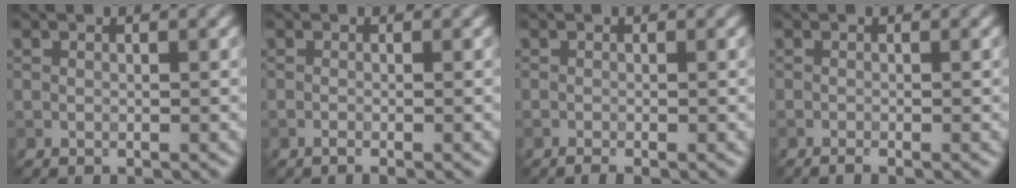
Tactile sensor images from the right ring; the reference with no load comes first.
{"total": 0.8, "force": [-0.4, 0.2, 0.7], "torque": [-0.013, -0.002, -0.008]}
{"total": 1.1, "force": [-0.7, 0.2, 0.8], "torque": [-0.013, -0.003, -0.014]}
{"total": 1.1, "force": [-0.8, 0.2, 0.7], "torque": [-0.010, -0.001, -0.014]}